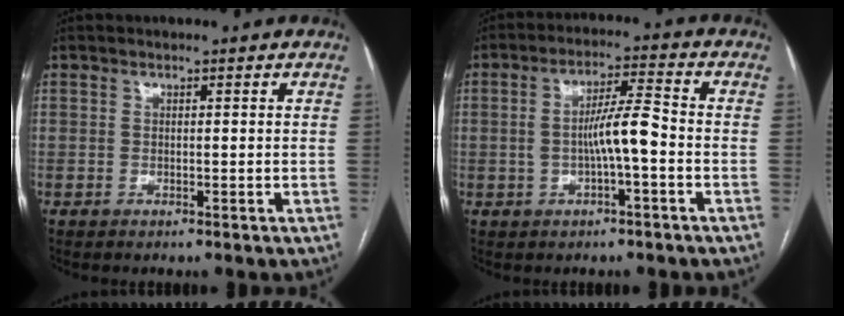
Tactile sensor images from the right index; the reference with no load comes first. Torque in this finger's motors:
{"motor_torque": [0.38, 0.17, 0.46, 0.14]}